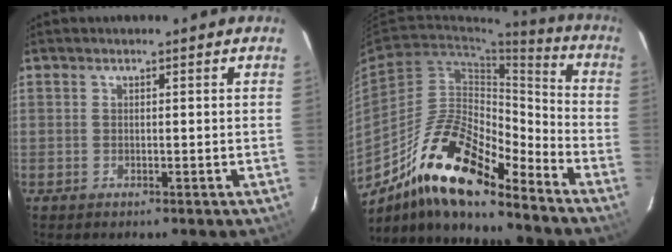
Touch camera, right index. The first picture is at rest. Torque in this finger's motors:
{"motor_torque": [0.34, -0.60, 0.84, 0.10]}